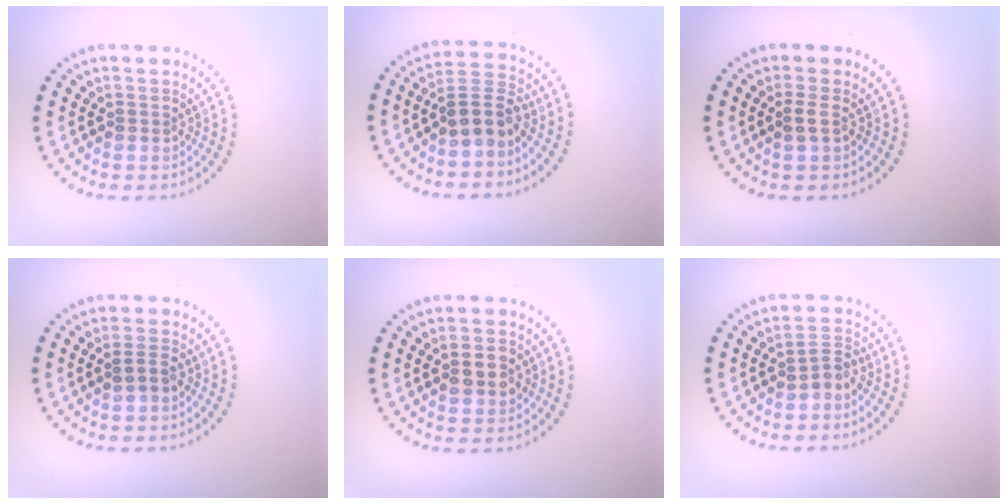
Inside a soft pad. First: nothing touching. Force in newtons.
{"total": 3.6, "press": 3.2, "slide": 1.6}
{"total": 0.8, "press": 0.8, "slide": 0.2}
{"total": 0.8, "press": 0.6, "slide": 0.6}
{"total": 2.9, "press": 2.9, "slide": 0.1}
{"total": 1.6, "press": 1.3, "slide": 1.0}